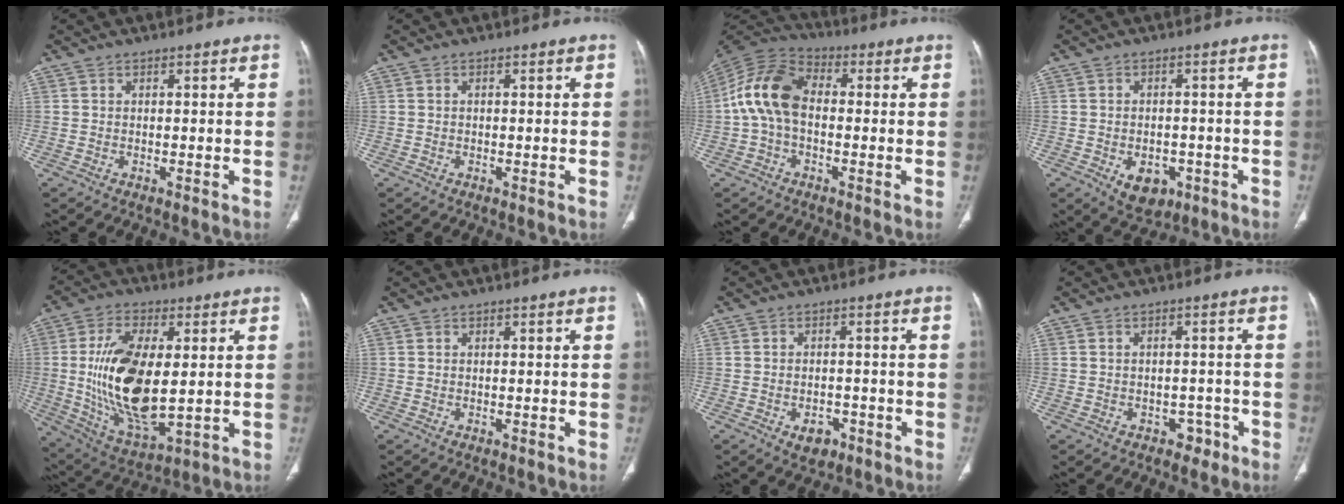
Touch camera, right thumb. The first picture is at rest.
{"total": 0.0}
{"total": 11.9, "force": [-0.3, 7.8, 9.0], "torque": [-0.172, 0.031, -0.019]}
{"total": 6.8, "force": [-2.7, 4.7, 4.2], "torque": [-0.045, 0.012, -0.025]}
{"total": 19.3, "force": [0.9, 9.2, 16.9], "torque": [-0.316, -0.017, 0.029]}
{"total": 0.0}
{"total": 4.2, "force": [-2.1, 2.8, 2.4], "torque": [-0.024, 0.011, -0.024]}
{"total": 3.1, "force": [-1.8, 2.3, 1.1], "torque": [0.004, 0.016, -0.020]}